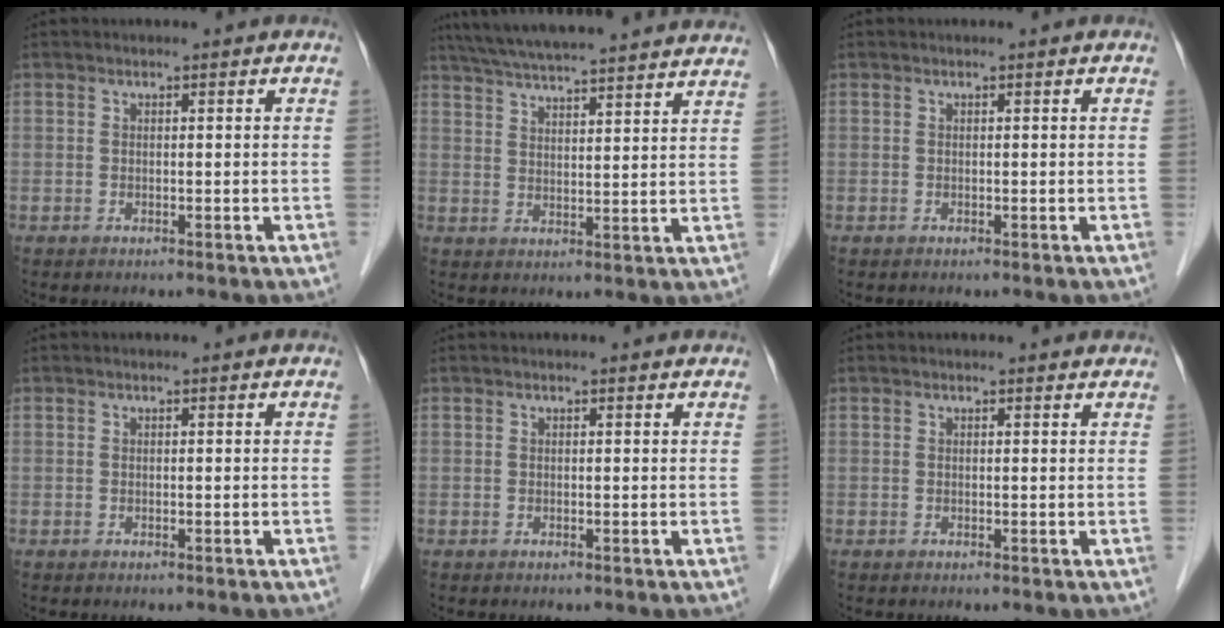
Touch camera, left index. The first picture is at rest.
{"total": 25.2, "force": [23.0, 1.5, 10.2], "torque": [-0.173, 0.011, 0.303]}
{"total": 0.0}
{"total": 0.0}
{"total": 1.1, "force": [1.0, 0.3, 0.2], "torque": [-0.014, 0.008, 0.007]}
{"total": 2.1, "force": [1.9, 0.6, 0.4], "torque": [-0.013, 0.008, 0.013]}